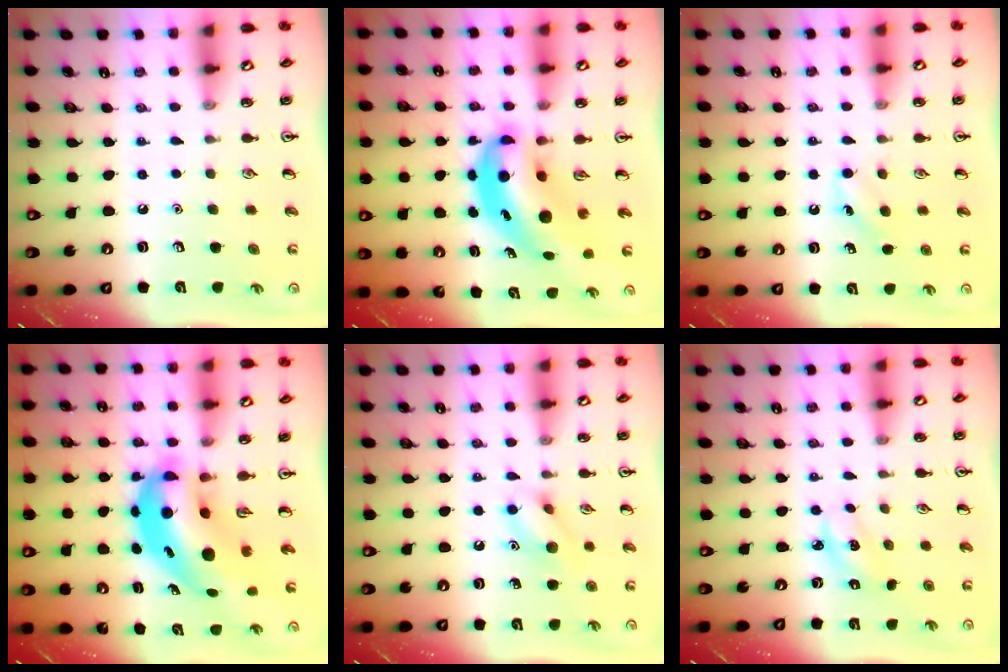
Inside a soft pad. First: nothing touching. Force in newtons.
{"total": 9.4, "press": 9.0, "slide": 2.5}
{"total": 5.1, "press": 4.9, "slide": 1.3}
{"total": 10.6, "press": 10.2, "slide": 2.9}
{"total": 9.4, "press": 9.3, "slide": 0.5}
{"total": 2.6, "press": 2.5, "slide": 0.6}